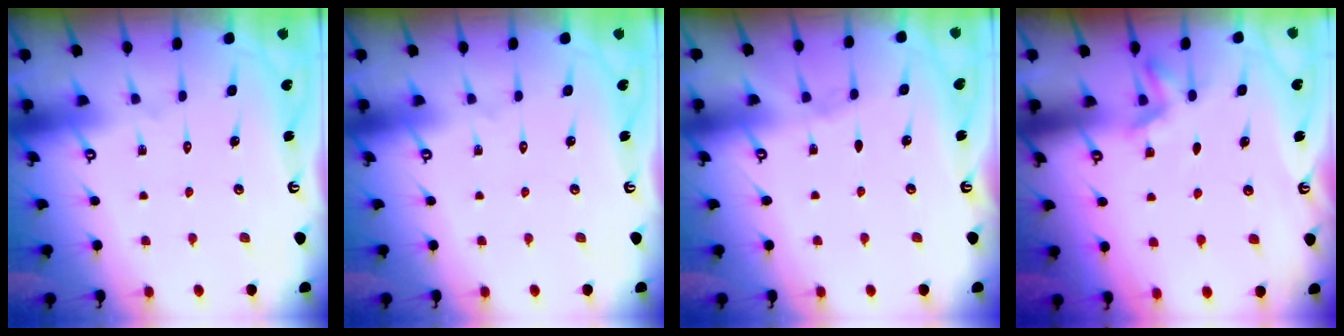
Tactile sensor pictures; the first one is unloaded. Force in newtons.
{"total": 0.0}
{"total": 2.9, "press": 2.9, "slide": 0.4}
{"total": 2.7, "press": 2.3, "slide": 1.5}